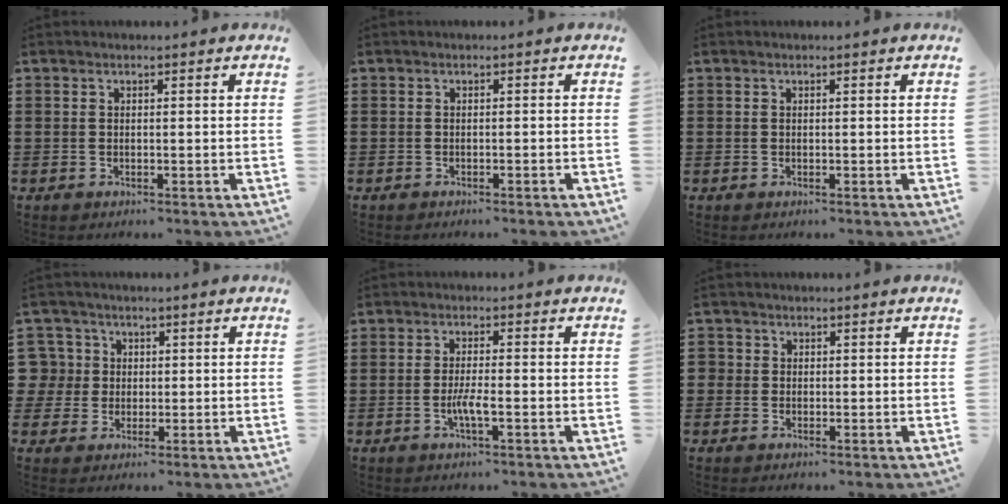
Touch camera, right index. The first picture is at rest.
{"total": 0.8, "force": [-0.6, -0.3, 0.3], "torque": [-0.007, -0.004, -0.012]}
{"total": 0.0}
{"total": 5.2, "force": [0.5, 5.1, 0.9], "torque": [-0.054, 0.011, 0.005]}
{"total": 3.2, "force": [-1.2, 0.4, 2.9], "torque": [-0.059, -0.004, -0.022]}
{"total": 1.2, "force": [0.0, 1.2, 0.1], "torque": [-0.006, 0.007, -0.001]}